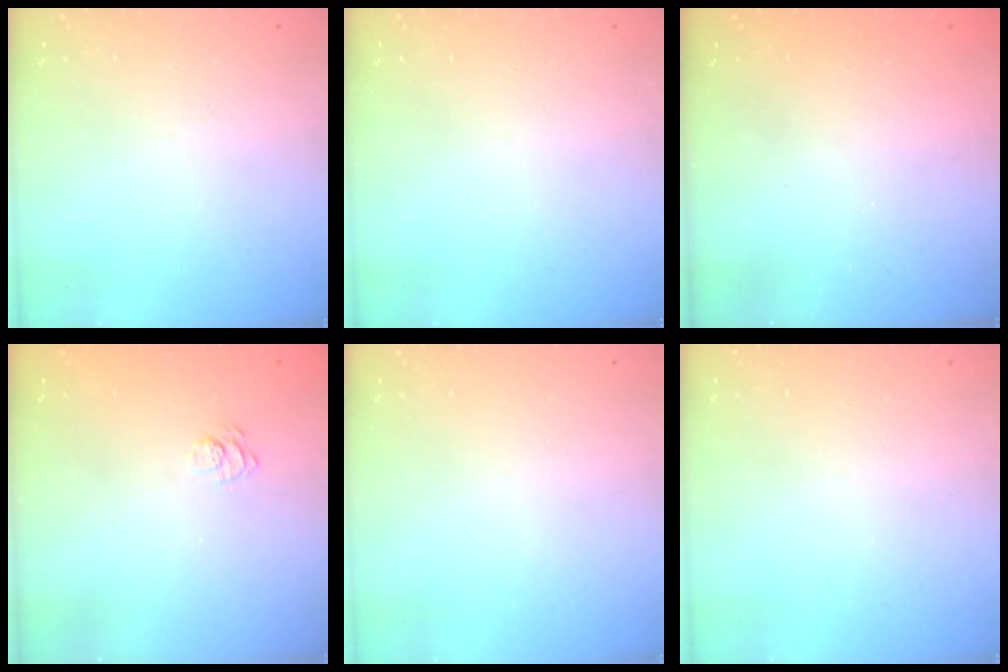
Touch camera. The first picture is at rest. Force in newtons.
{"total": 0.0}
{"total": 2.4, "press": 2.3, "slide": 0.8}
{"total": 2.1, "press": 1.6, "slide": 1.3}
{"total": 0.0}
{"total": 0.0}